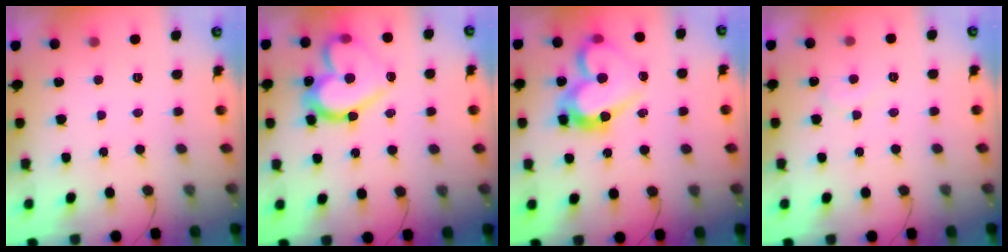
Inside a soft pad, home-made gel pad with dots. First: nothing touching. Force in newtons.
{"total": 19.7, "press": 19.6, "slide": 1.8}
{"total": 16.2, "press": 16.0, "slide": 2.1}
{"total": 5.3, "press": 5.3, "slide": 0.5}